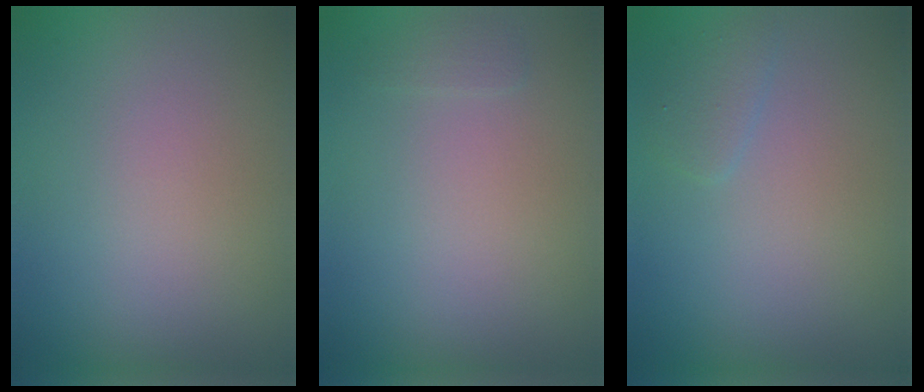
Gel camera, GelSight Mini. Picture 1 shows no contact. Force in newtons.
{"total": 0.7, "press": 0.7, "slide": 0.1}
{"total": 1.1, "press": 1.1, "slide": 0.1}